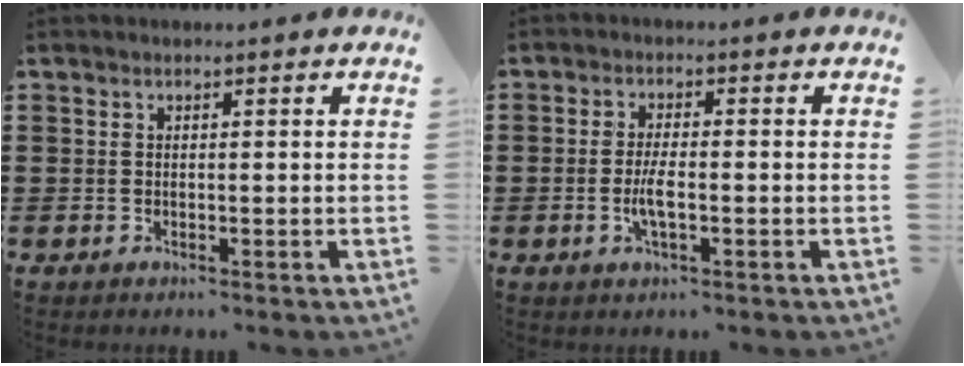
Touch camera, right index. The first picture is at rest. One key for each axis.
{"total": 3.7, "fx": -0.9, "fy": 0.9, "fz": 3.4, "tx": -0.074, "ty": -0.003, "tz": -0.021}